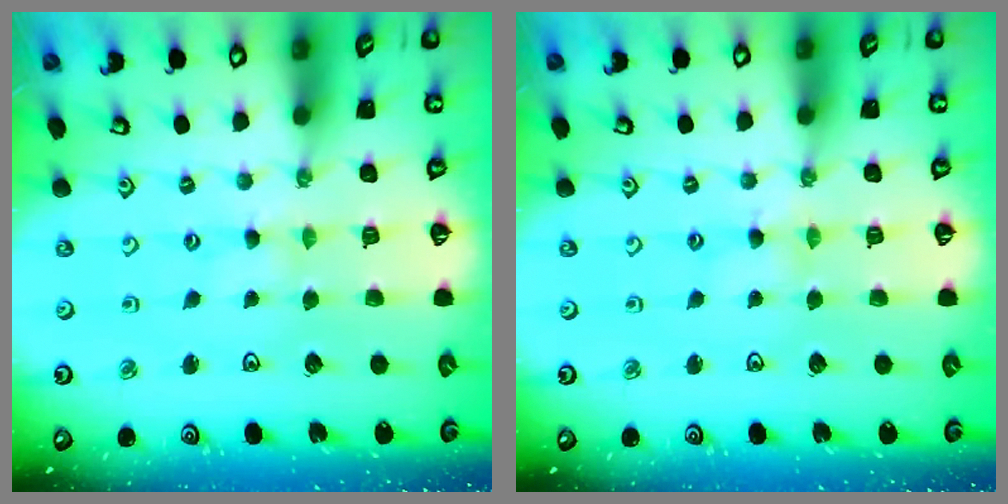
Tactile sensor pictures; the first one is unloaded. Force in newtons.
{"total": 2.7, "press": 2.7, "slide": 0.4}